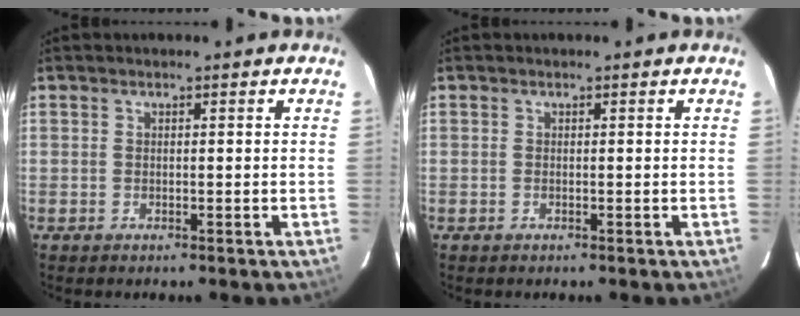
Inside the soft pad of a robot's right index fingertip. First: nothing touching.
{"total": 0.0}